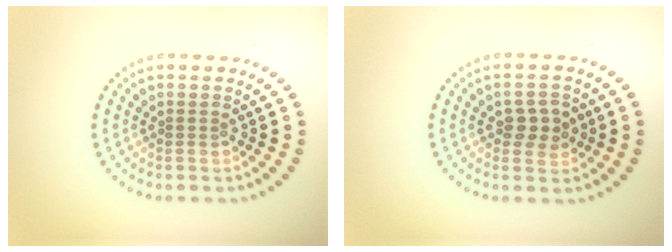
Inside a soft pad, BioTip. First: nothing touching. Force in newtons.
{"total": 2.5, "press": 2.5, "slide": 0.4}